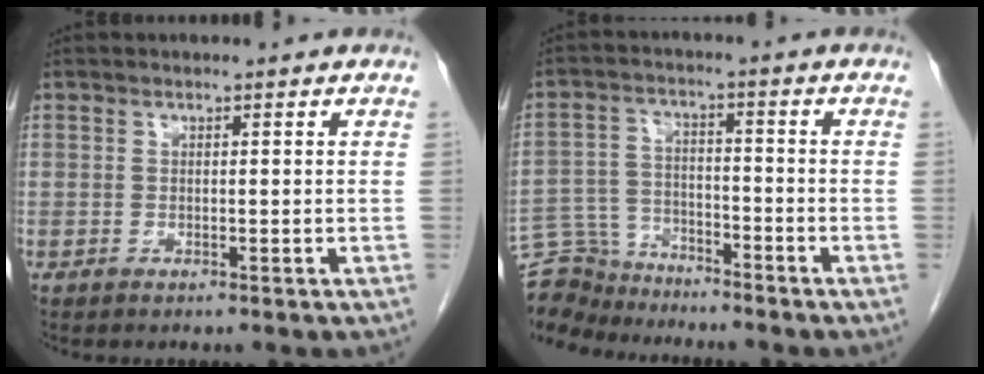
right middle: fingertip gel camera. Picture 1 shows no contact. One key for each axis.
{"total": 9.9, "fx": -9.6, "fy": 2.6, "fz": 0.3, "tx": -0.015, "ty": 0.012, "tz": -0.179}